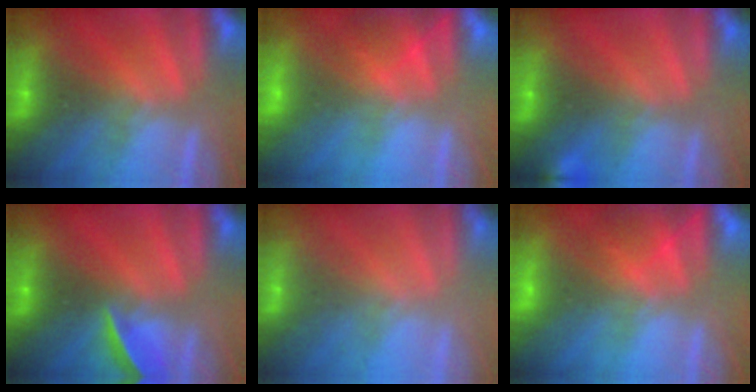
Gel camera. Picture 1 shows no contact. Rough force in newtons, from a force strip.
{"total": 2.8}
{"total": 3.2}
{"total": 5.8}
{"total": 2.1}
{"total": 2.8}